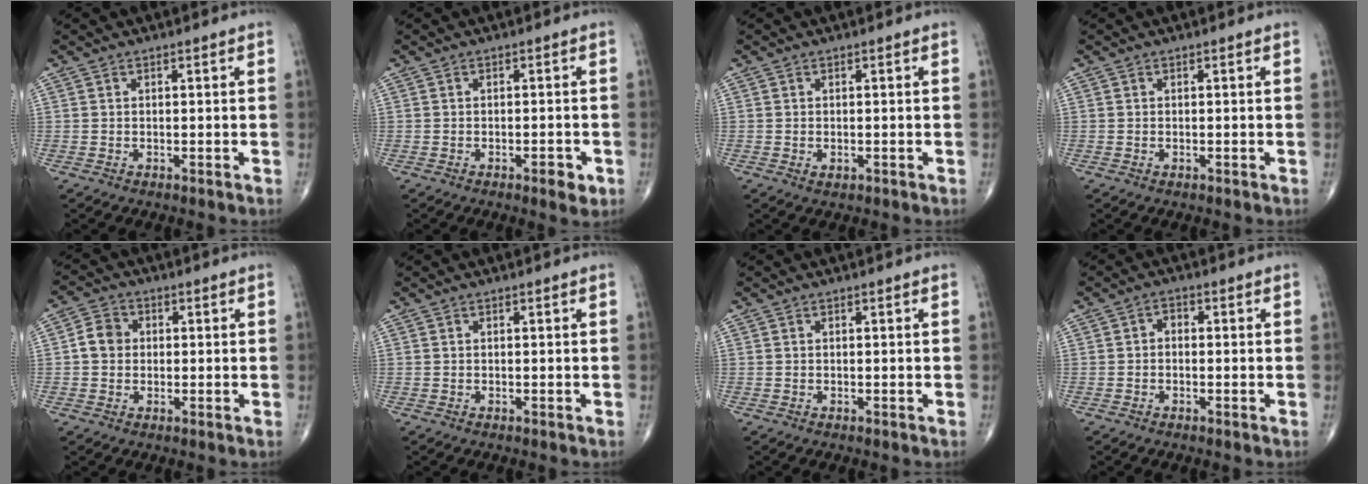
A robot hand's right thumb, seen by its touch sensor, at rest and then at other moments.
{"total": 2.9, "force": [-1.4, 1.0, 2.3], "torque": [-0.027, 0.000, -0.018]}
{"total": 1.1, "force": [-0.3, 0.6, 0.9], "torque": [-0.014, 0.000, -0.002]}
{"total": 0.0}
{"total": 4.5, "force": [0.1, 4.0, 2.2], "torque": [-0.029, 0.011, -0.004]}
{"total": 0.0}
{"total": 0.0}
{"total": 2.0, "force": [-0.2, 1.5, 1.3], "torque": [-0.010, 0.010, -0.012]}